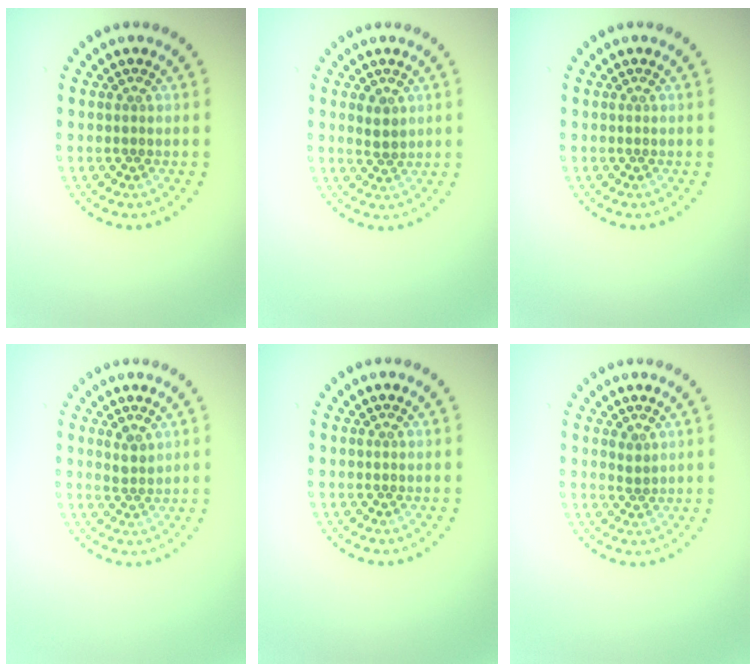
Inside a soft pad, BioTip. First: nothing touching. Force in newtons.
{"total": 1.3, "press": 1.1, "slide": 0.7}
{"total": 0.0}
{"total": 1.5, "press": 1.2, "slide": 0.9}
{"total": 0.0}
{"total": 0.7, "press": 0.4, "slide": 0.6}